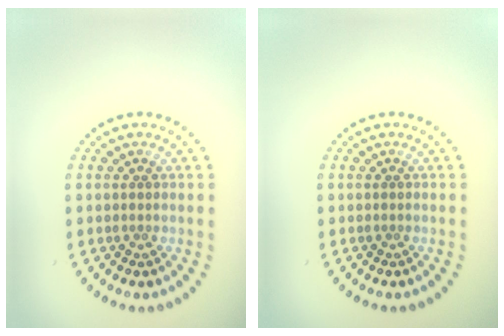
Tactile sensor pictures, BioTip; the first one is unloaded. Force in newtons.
{"total": 0.0}